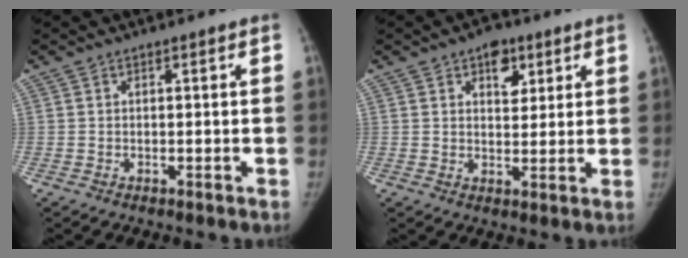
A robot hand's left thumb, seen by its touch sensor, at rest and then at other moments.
{"total": 6.0, "force": [3.1, 3.8, 3.4], "torque": [-0.014, -0.011, 0.042]}